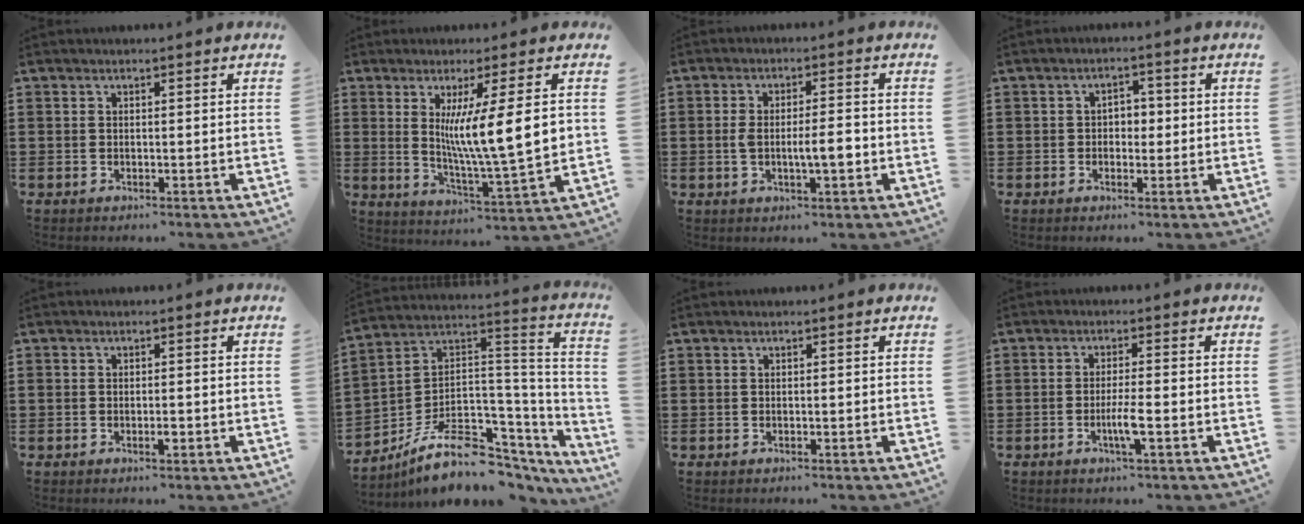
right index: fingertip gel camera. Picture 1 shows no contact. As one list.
[{"total": 10.8, "force": [2.4, 0.7, 10.5], "torque": [-0.197, -0.013, 0.036]}, {"total": 5.6, "force": [-0.9, 1.5, 5.3], "torque": [-0.100, 0.003, -0.020]}, {"total": 2.1, "force": [-0.4, 1.5, 1.4], "torque": [-0.029, 0.008, -0.011]}, {"total": 1.4, "force": [-0.6, 0.7, 1.0], "torque": [-0.020, -0.001, -0.010]}, {"total": 11.5, "force": [-6.4, 6.4, 7.1], "torque": [-0.150, 0.008, -0.111]}, {"total": 0.0}, {"total": 3.8, "force": [-1.4, 0.1, 3.5], "torque": [-0.067, -0.007, -0.028]}]